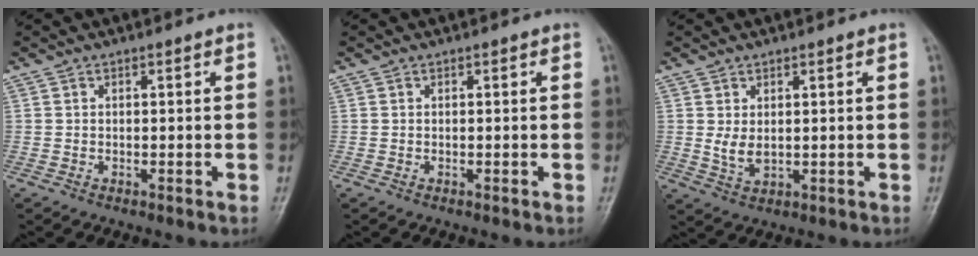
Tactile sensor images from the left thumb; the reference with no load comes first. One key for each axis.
{"total": 0.0}
{"total": 3.2, "fx": 0.6, "fy": 1.7, "fz": 2.6, "tx": -0.045, "ty": -0.009, "tz": 0.020}